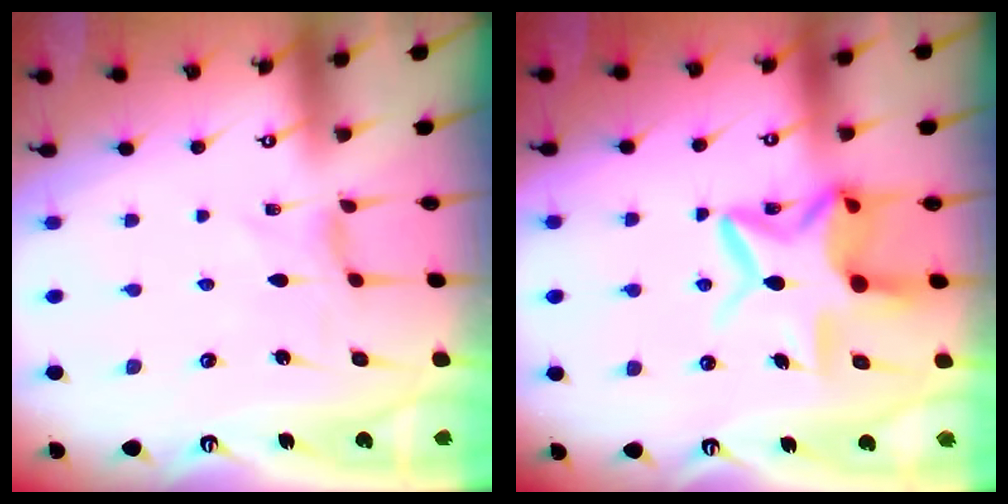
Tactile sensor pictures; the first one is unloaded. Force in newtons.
{"total": 13.7, "press": 13.6, "slide": 1.6}